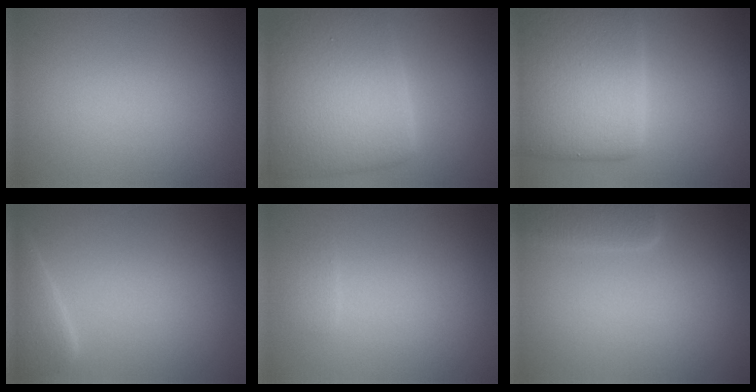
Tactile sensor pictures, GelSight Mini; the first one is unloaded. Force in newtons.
{"total": 9.1, "press": 9.1, "slide": 0.2}
{"total": 9.0, "press": 9.0, "slide": 0.1}
{"total": 2.8, "press": 2.8, "slide": 0.2}
{"total": 0.7, "press": 0.7, "slide": 0.2}
{"total": 2.5, "press": 2.5, "slide": 0.3}